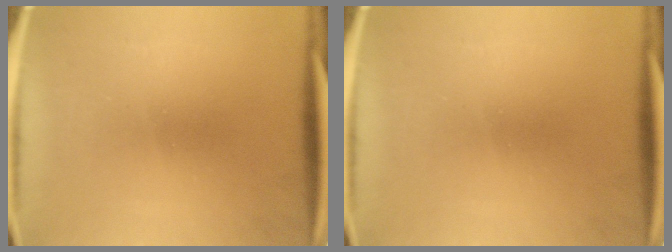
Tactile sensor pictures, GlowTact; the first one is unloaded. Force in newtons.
{"total": 0.0}